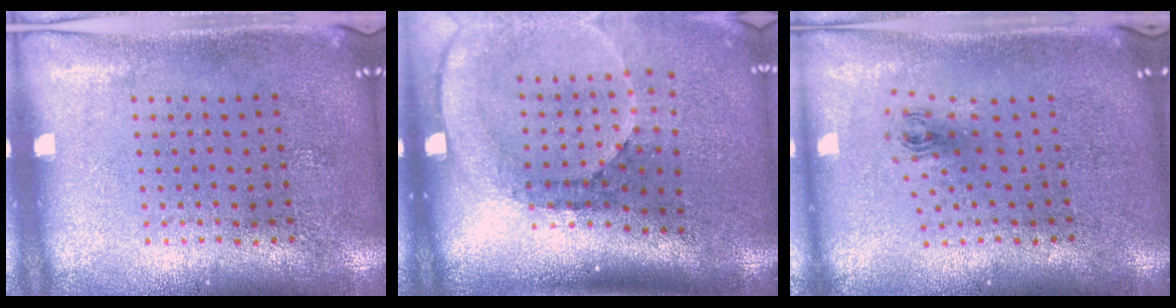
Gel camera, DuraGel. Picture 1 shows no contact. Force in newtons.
{"total": 2.7, "press": 1.8, "slide": 1.9}
{"total": 1.0, "press": 0.5, "slide": 0.9}